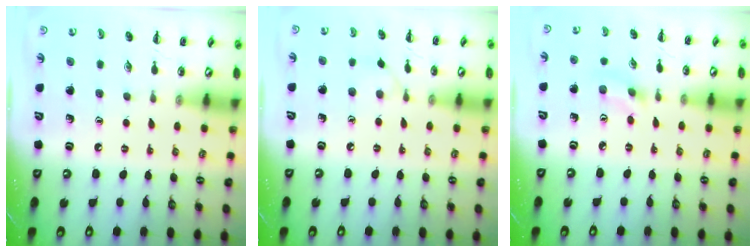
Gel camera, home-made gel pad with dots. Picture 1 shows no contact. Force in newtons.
{"total": 2.7, "press": 2.5, "slide": 1.2}
{"total": 2.0, "press": 1.9, "slide": 0.8}